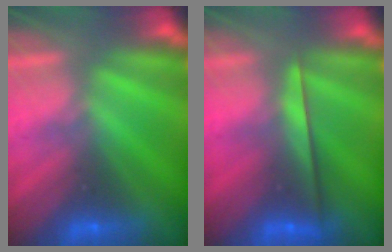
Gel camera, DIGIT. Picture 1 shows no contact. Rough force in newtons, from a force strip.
{"total": 2.3}